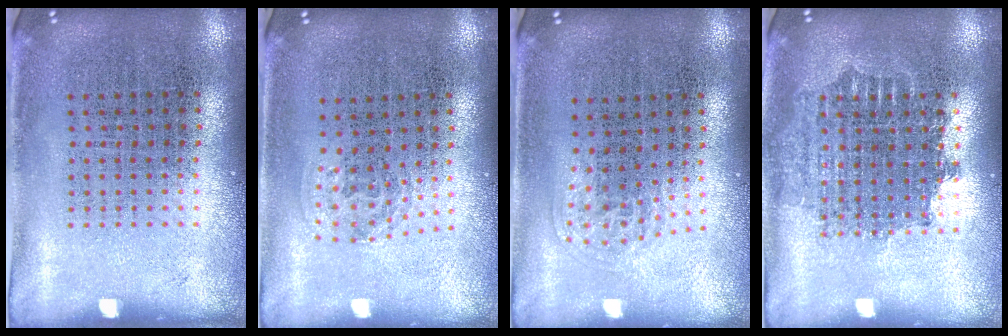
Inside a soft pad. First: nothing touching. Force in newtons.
{"total": 1.0, "press": 0.6, "slide": 0.8}
{"total": 1.0, "press": 0.7, "slide": 0.7}
{"total": 1.7, "press": 1.4, "slide": 1.0}